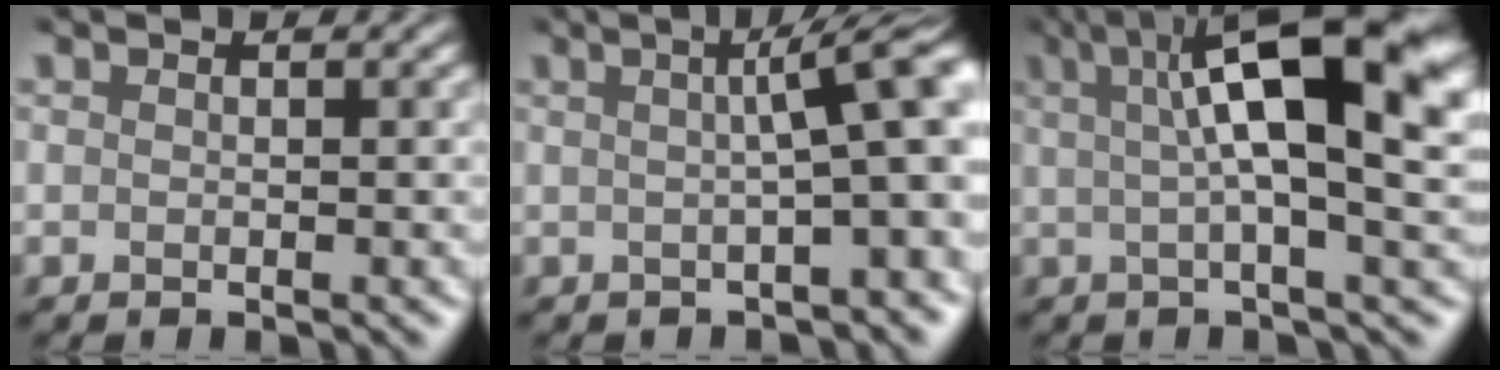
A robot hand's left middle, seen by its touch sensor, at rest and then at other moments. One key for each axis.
{"total": 7.4, "fx": 0.8, "fy": 1.3, "fz": 7.3, "tx": -0.078, "ty": 0.025, "tz": 0.019}
{"total": 10.5, "fx": 3.6, "fy": 1.9, "fz": 9.7, "tx": -0.145, "ty": 0.022, "tz": 0.066}